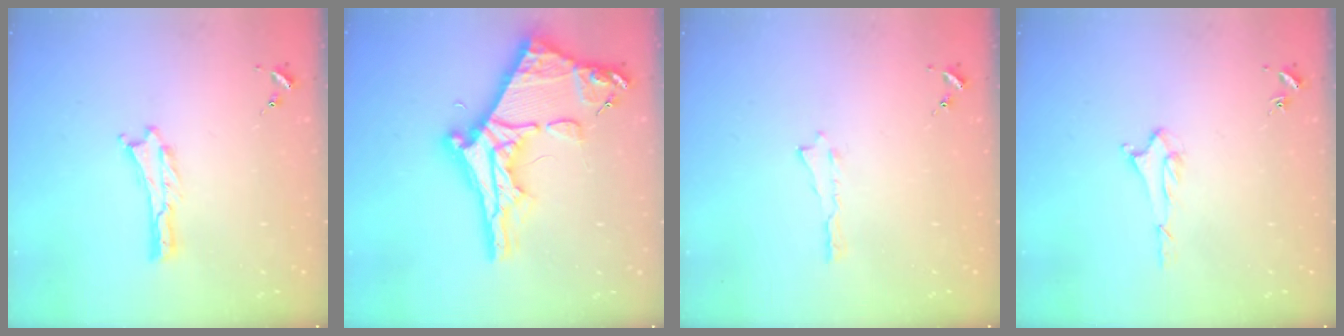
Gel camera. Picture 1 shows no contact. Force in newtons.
{"total": 11.4, "press": 11.3, "slide": 1.2}
{"total": 0.0}
{"total": 1.5, "press": 1.5, "slide": 0.2}